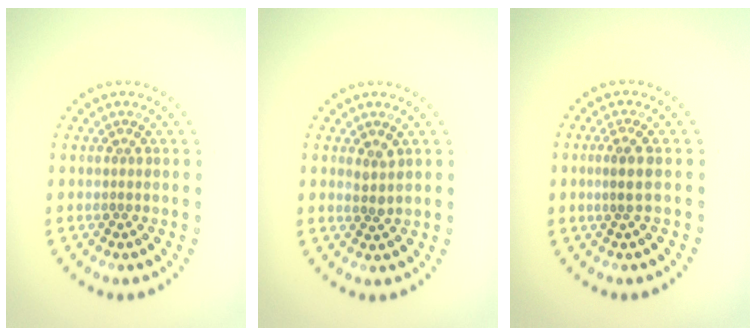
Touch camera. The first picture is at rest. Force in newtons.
{"total": 1.3, "press": 1.1, "slide": 0.7}
{"total": 1.3, "press": 1.0, "slide": 0.9}